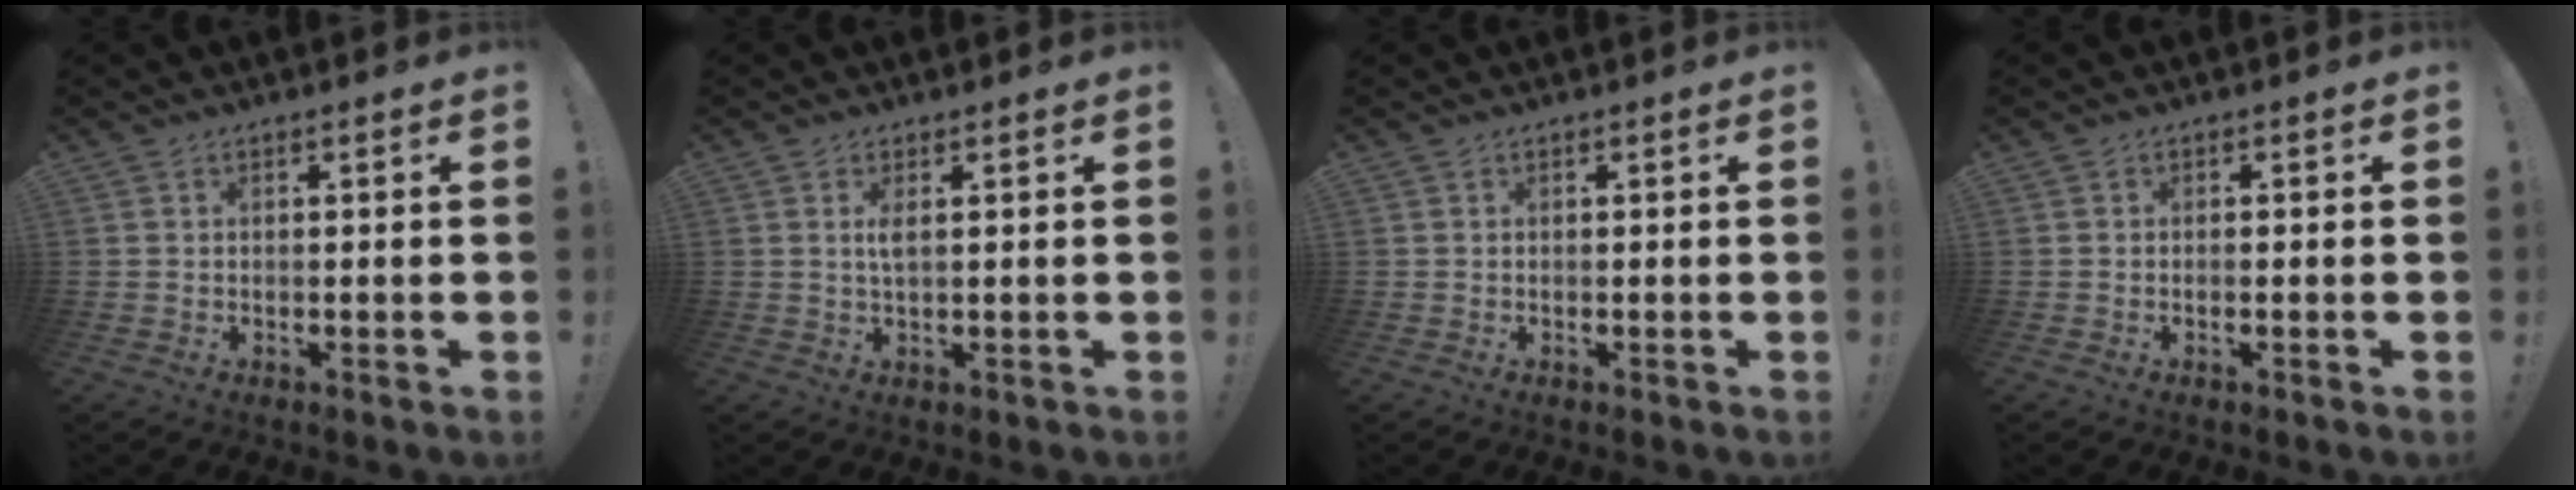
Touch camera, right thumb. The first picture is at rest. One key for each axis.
{"total": 2.5, "fx": 0.7, "fy": 0.4, "fz": 2.3, "tx": -0.039, "ty": -0.002, "tz": 0.008}
{"total": 0.0}
{"total": 1.0, "fx": -0.5, "fy": 0.0, "fz": 0.8, "tx": -0.014, "ty": 0.000, "tz": -0.010}